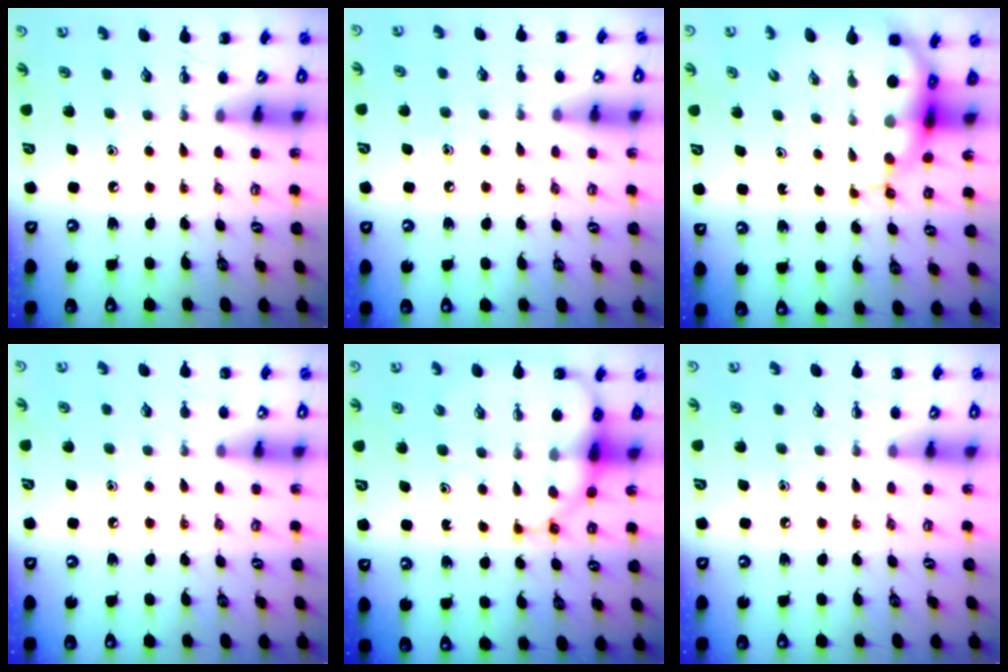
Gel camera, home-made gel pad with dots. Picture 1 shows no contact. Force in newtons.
{"total": 7.3, "press": 7.0, "slide": 2.1}
{"total": 9.1, "press": 8.8, "slide": 2.3}
{"total": 5.9, "press": 5.6, "slide": 1.7}
{"total": 12.7, "press": 12.3, "slide": 3.2}
{"total": 6.1, "press": 5.8, "slide": 2.0}